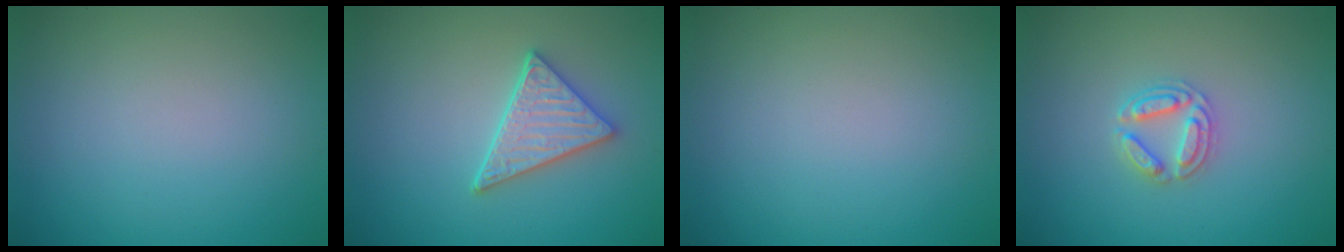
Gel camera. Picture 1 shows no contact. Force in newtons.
{"total": 3.7, "press": 3.3, "slide": 1.7}
{"total": 0.0}
{"total": 2.8, "press": 2.7, "slide": 0.5}